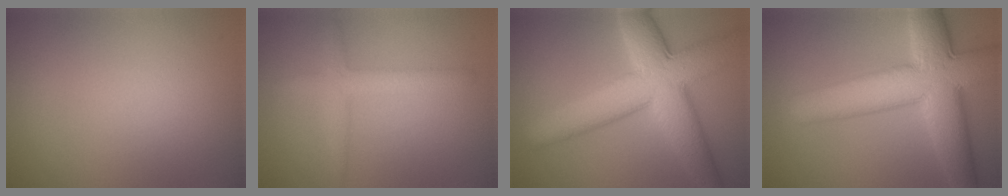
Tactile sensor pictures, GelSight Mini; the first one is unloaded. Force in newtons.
{"total": 2.6, "press": 2.6, "slide": 0.1}
{"total": 9.8, "press": 9.8, "slide": 0.1}
{"total": 10.3, "press": 10.3, "slide": 0.2}